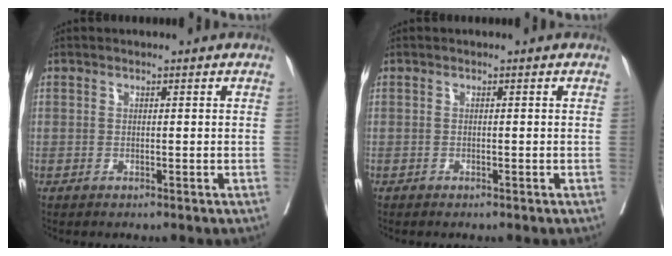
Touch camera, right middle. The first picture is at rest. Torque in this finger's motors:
{"motor_torque": [-0.04, -0.05, -0.05, -0.01]}